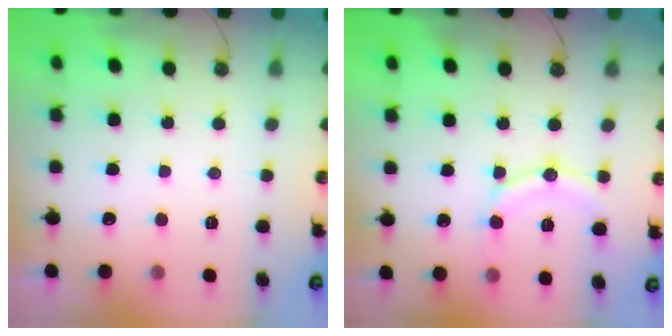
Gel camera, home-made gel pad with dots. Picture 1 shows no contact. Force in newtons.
{"total": 12.0, "press": 11.9, "slide": 1.2}